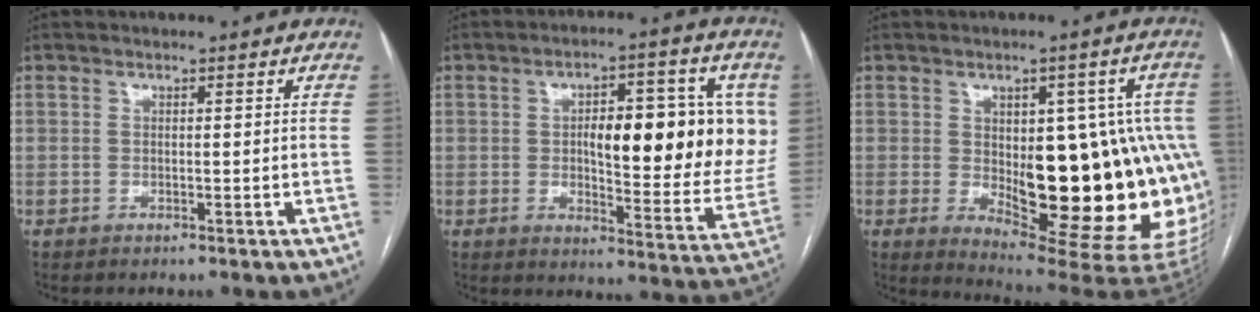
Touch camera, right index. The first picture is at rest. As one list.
[{"total": 18.5, "force": [2.5, 5.8, 17.3], "torque": [-0.216, 0.015, 0.042]}, {"total": 21.2, "force": [-1.8, 7.4, 19.8], "torque": [-0.179, 0.018, 0.003]}]